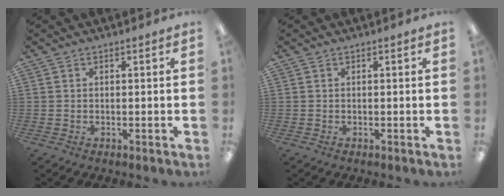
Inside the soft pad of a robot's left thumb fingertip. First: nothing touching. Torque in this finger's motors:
{"motor_torque": [-0.13, 0.03, -0.05, 0.19, 0.00]}